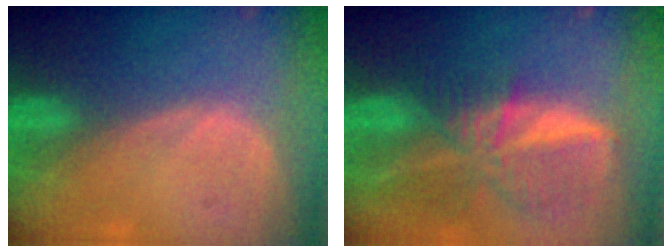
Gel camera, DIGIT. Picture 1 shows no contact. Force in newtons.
{"total": 9.5, "press": 8.4, "slide": 4.6}